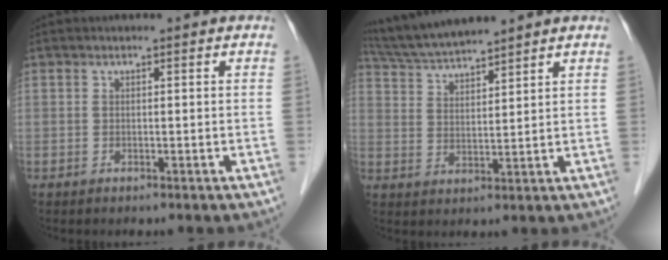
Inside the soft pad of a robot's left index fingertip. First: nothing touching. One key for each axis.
{"total": 8.6, "fx": 8.1, "fy": -0.4, "fz": 3.0, "tx": -0.064, "ty": 0.024, "tz": 0.157}